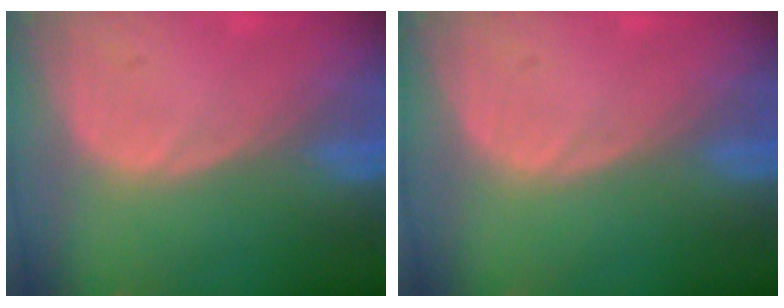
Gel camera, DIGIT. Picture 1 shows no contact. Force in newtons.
{"total": 0.0}